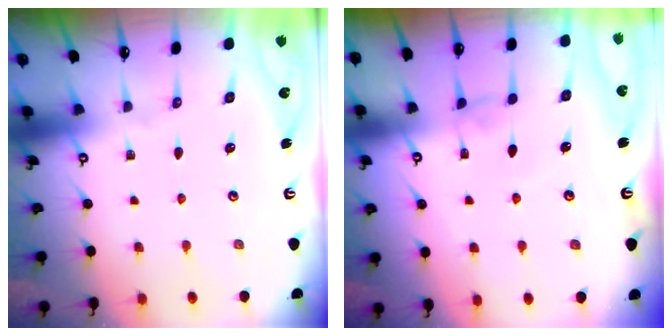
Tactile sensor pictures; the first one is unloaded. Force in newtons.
{"total": 2.0, "press": 1.9, "slide": 0.3}